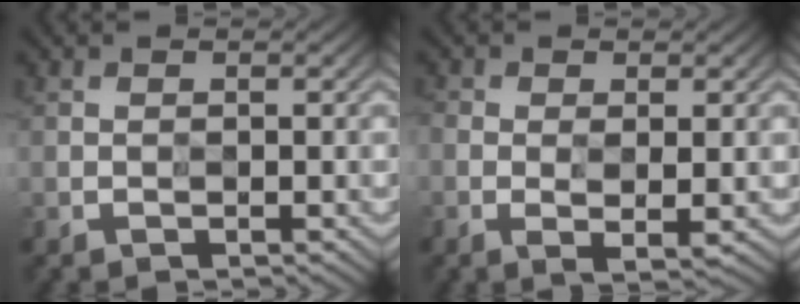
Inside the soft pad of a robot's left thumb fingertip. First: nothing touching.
{"total": 3.5, "force": [-0.3, 1.7, 3.0], "torque": [-0.070, -0.008, -0.005]}